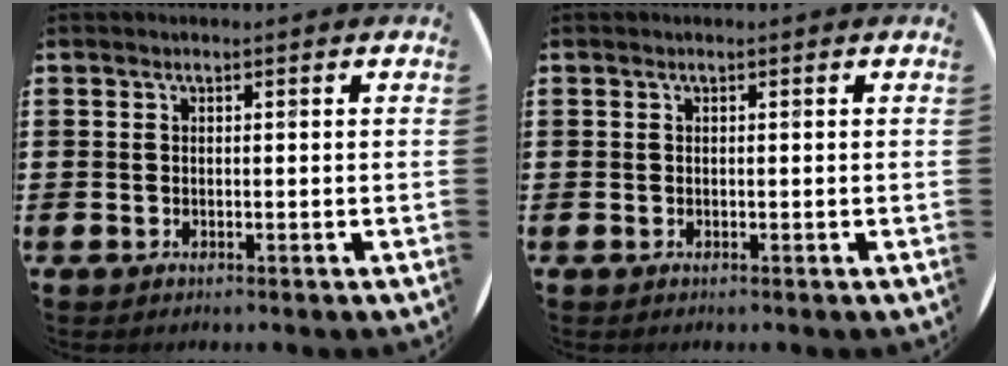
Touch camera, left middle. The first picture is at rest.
{"total": 0.0}